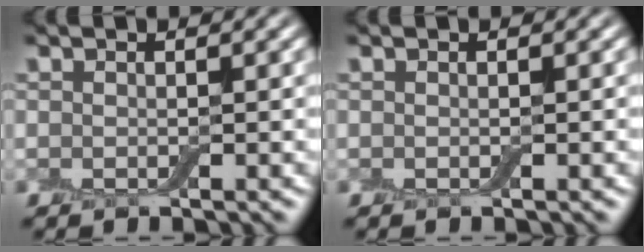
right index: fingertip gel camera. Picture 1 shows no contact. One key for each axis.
{"total": 0.0}